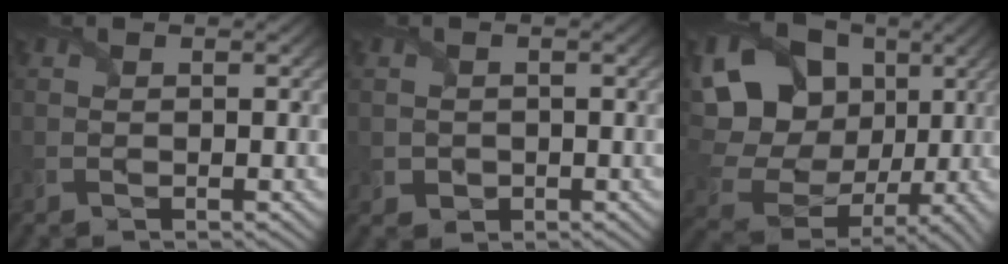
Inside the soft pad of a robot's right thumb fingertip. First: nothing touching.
{"total": 1.6, "force": [-0.3, 1.5, 0.3], "torque": [-0.008, -0.011, -0.006]}
{"total": 17.1, "force": [3.1, 13.6, 10.0], "torque": [-0.240, 0.023, 0.068]}